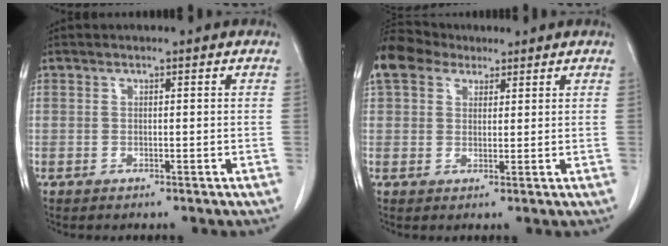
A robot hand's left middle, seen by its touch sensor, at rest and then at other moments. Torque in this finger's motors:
{"motor_torque": [0.80, -0.69, 0.70, 0.21]}